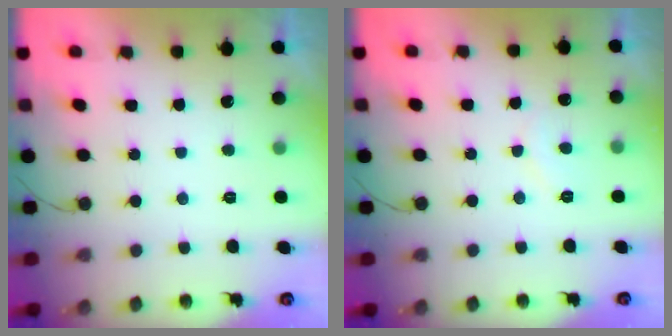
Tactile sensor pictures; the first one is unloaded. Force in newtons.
{"total": 5.9, "press": 5.9, "slide": 0.5}